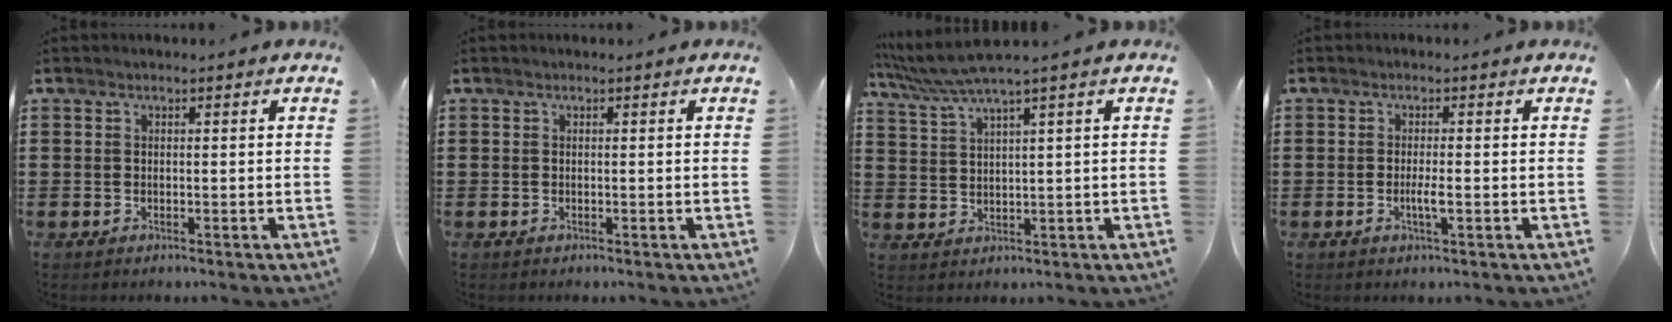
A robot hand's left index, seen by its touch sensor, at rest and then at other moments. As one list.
[{"total": 0.0}, {"total": 4.3, "force": [3.0, -0.4, 3.1], "torque": [-0.078, -0.012, 0.048]}, {"total": 2.4, "force": [-0.5, 0.2, 2.4], "torque": [-0.048, -0.005, -0.012]}]